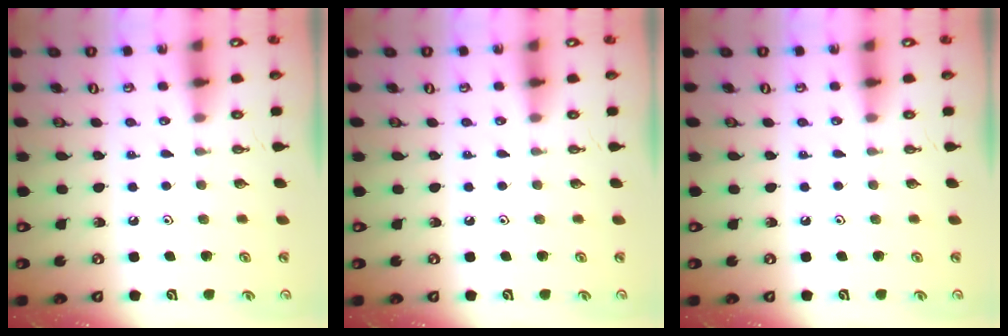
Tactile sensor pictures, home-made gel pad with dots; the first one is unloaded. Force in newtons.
{"total": 0.0}
{"total": 0.0}